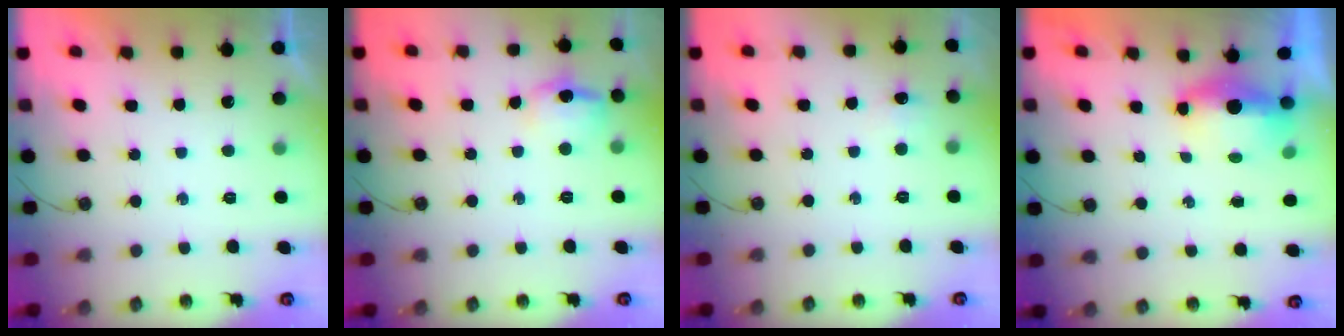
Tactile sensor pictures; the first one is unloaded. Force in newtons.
{"total": 10.1, "press": 10.0, "slide": 0.8}
{"total": 5.0, "press": 4.9, "slide": 1.1}
{"total": 6.0, "press": 5.4, "slide": 2.6}